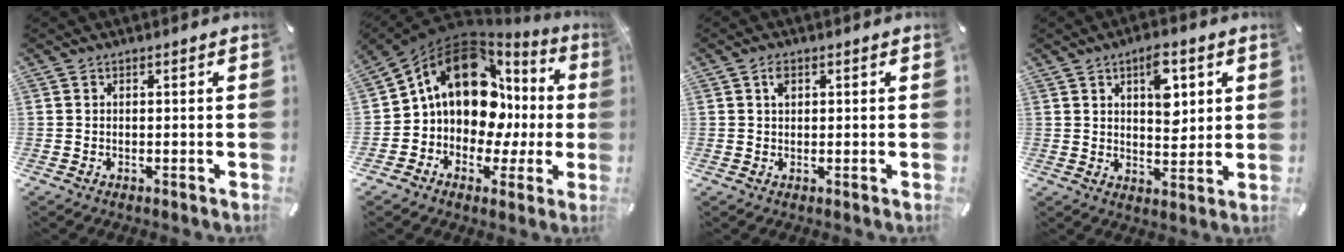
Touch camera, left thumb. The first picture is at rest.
{"total": 17.1, "force": [5.1, 12.3, 10.6], "torque": [-0.166, -0.039, 0.087]}
{"total": 2.0, "force": [0.9, 1.2, 1.3], "torque": [-0.022, 0.001, 0.013]}
{"total": 8.9, "force": [3.8, 5.1, 6.3], "torque": [-0.069, -0.019, 0.057]}